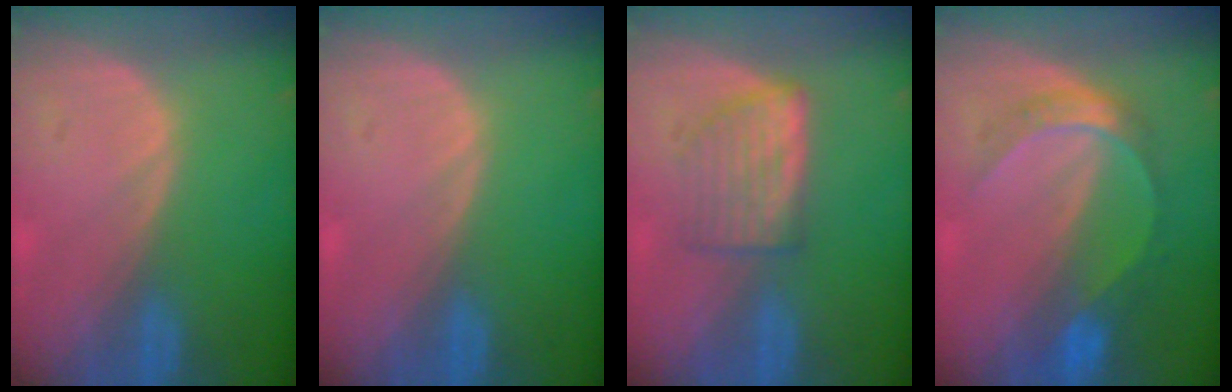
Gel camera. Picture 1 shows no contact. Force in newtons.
{"total": 0.0}
{"total": 5.8, "press": 5.4, "slide": 2.1}
{"total": 6.5, "press": 5.6, "slide": 3.3}